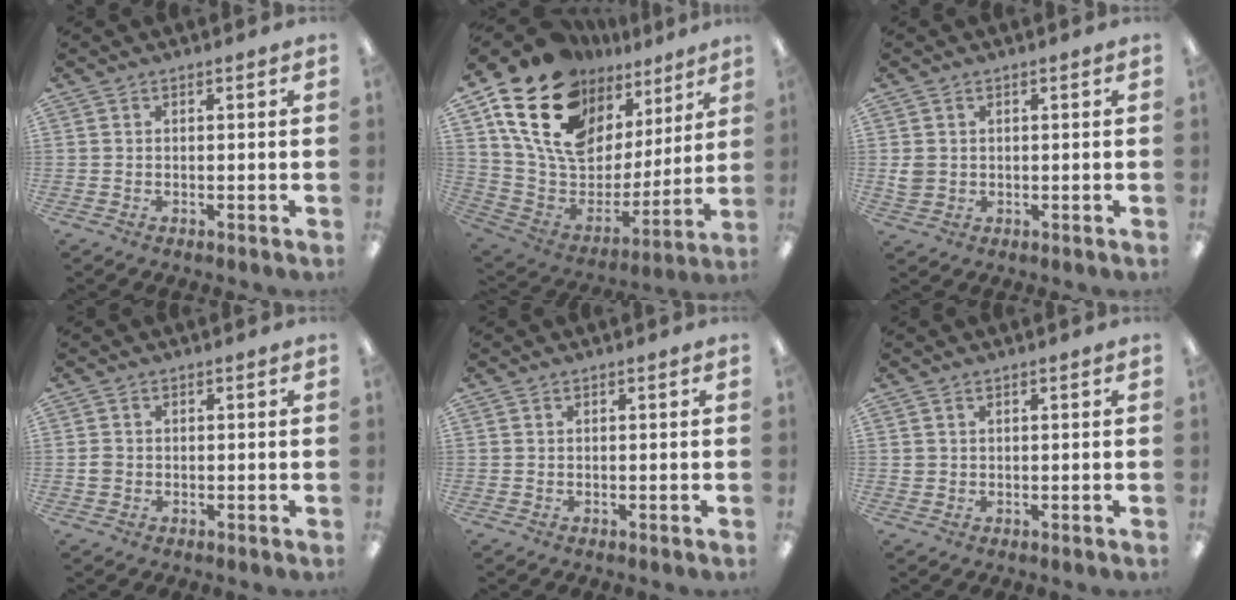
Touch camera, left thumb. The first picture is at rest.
{"total": 20.4, "force": [13.2, 11.9, 9.9], "torque": [-0.200, -0.085, 0.245]}
{"total": 2.7, "force": [0.4, 2.3, 1.2], "torque": [-0.023, 0.003, 0.010]}
{"total": 1.5, "force": [-0.2, 1.4, 0.6], "torque": [-0.011, 0.004, -0.004]}
{"total": 0.0}
{"total": 1.1, "force": [0.5, 1.0, 0.2], "torque": [-0.005, 0.004, 0.008]}